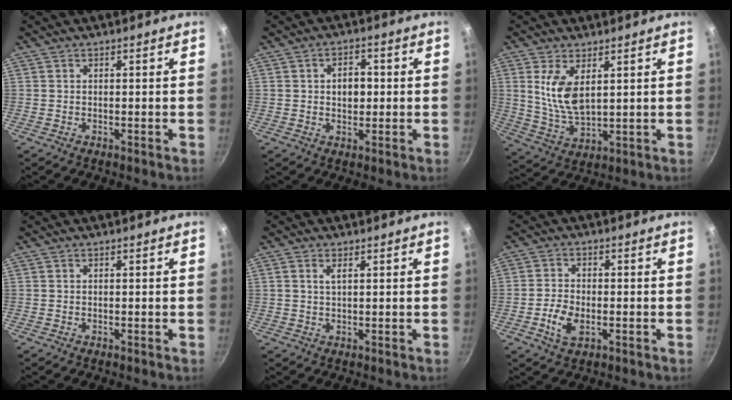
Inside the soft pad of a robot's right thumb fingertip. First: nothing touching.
{"total": 4.9, "force": [0.4, 3.4, 3.6], "torque": [-0.033, 0.006, 0.003]}
{"total": 9.2, "force": [3.0, 4.4, 7.5], "torque": [-0.142, -0.029, 0.070]}
{"total": 0.0}
{"total": 1.9, "force": [0.8, 0.8, 1.5], "torque": [-0.029, 0.000, 0.016]}
{"total": 5.8, "force": [-1.8, 3.3, 4.4], "torque": [-0.088, 0.010, -0.034]}